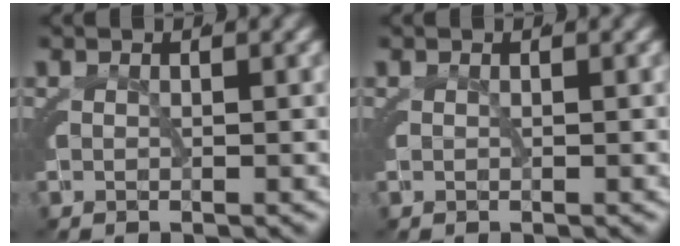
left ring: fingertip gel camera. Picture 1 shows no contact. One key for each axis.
{"total": 0.0}